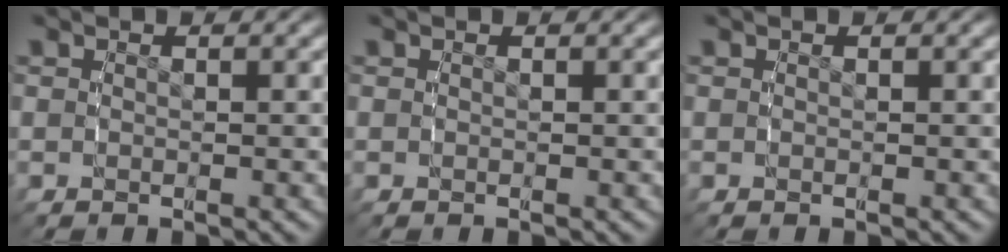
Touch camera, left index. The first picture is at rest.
{"total": 0.0}
{"total": 0.0}